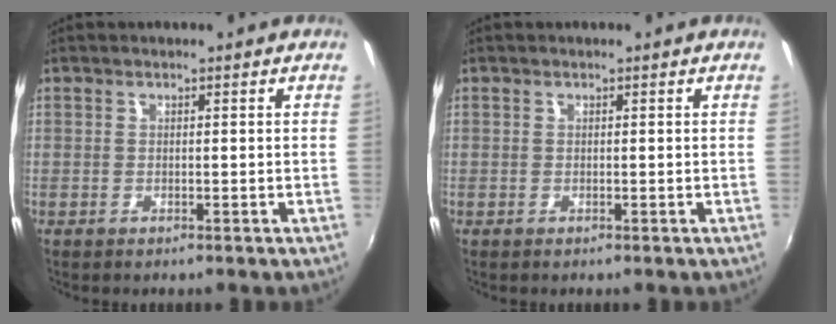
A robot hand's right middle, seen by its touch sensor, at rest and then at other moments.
{"total": 0.0}